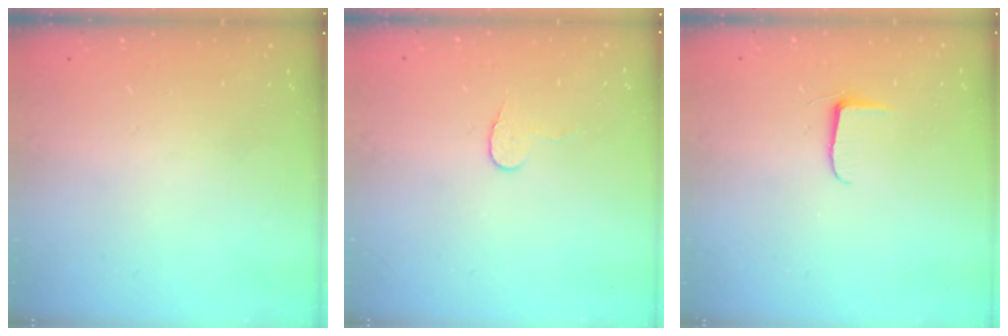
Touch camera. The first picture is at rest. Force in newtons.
{"total": 5.6, "press": 5.6, "slide": 0.5}
{"total": 5.1, "press": 5.1, "slide": 0.5}